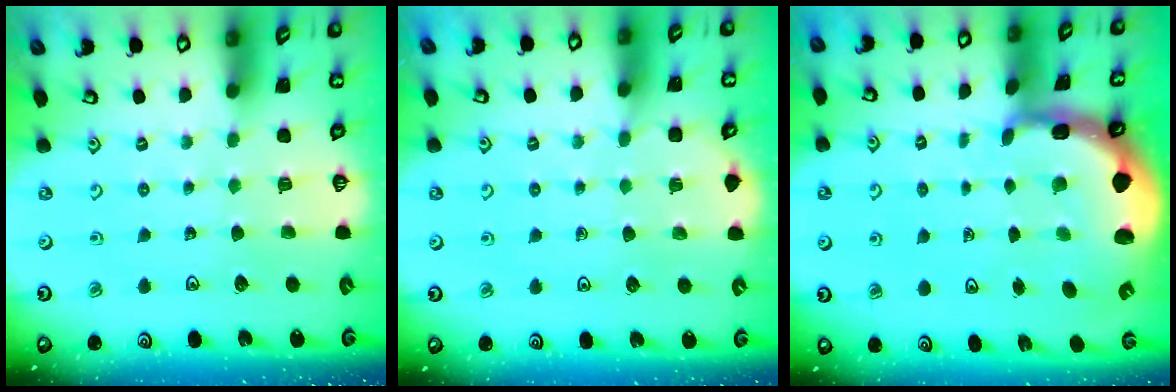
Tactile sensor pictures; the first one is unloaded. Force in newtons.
{"total": 3.8, "press": 3.7, "slide": 0.5}
{"total": 3.6, "press": 3.5, "slide": 1.1}